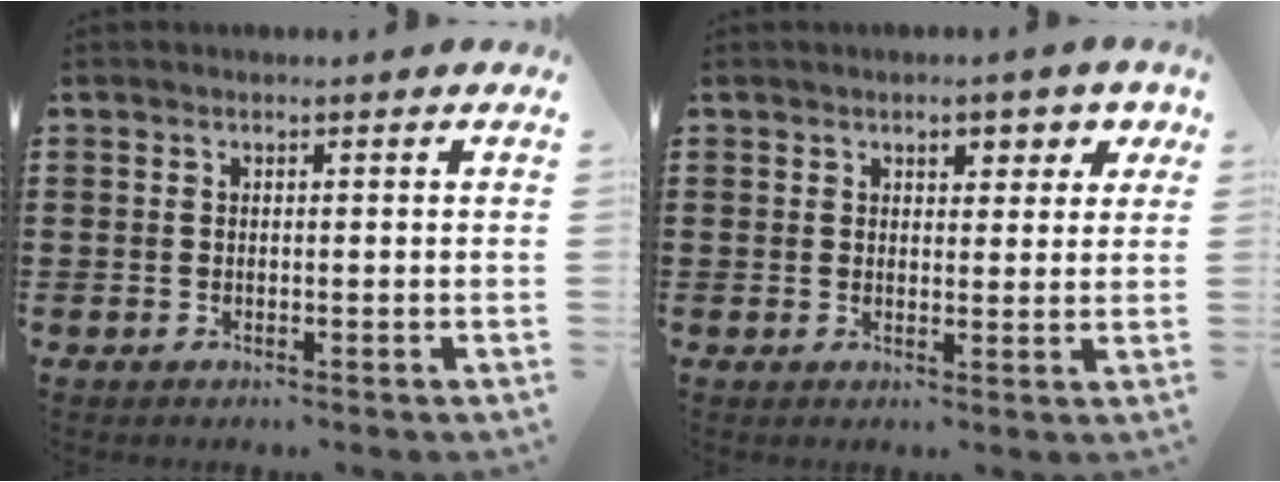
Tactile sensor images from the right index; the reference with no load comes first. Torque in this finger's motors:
{"motor_torque": [0.20, -0.13, 0.03, 0.04]}